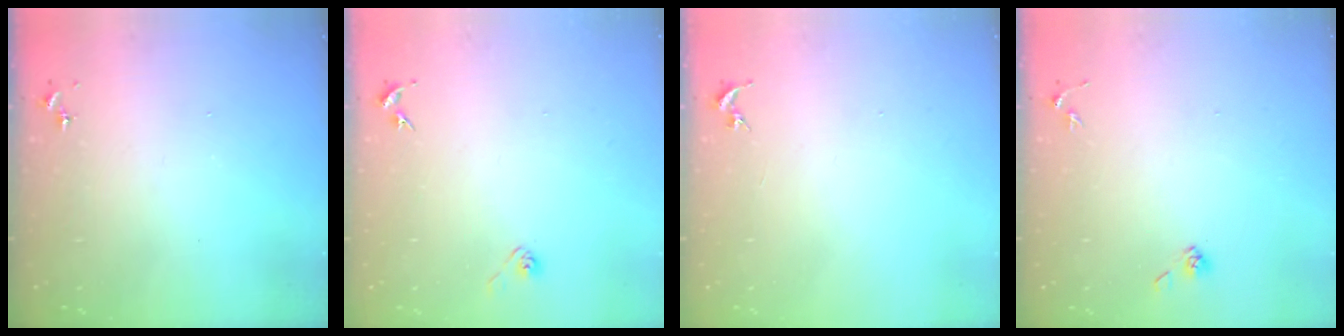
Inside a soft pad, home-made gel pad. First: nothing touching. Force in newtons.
{"total": 2.9, "press": 2.8, "slide": 0.8}
{"total": 0.0}
{"total": 3.8, "press": 3.4, "slide": 1.7}